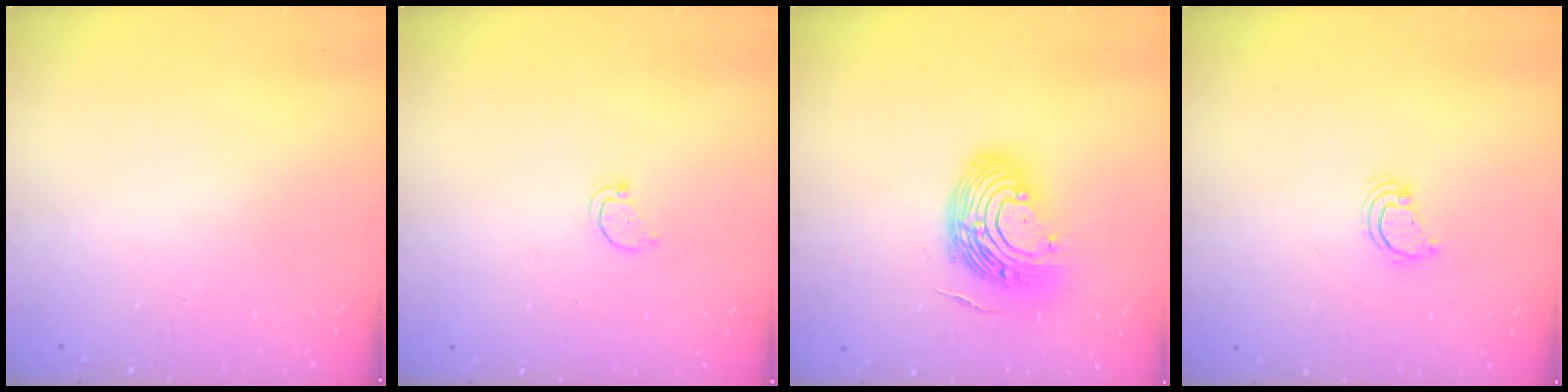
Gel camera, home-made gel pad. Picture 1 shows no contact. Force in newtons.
{"total": 1.8, "press": 1.8, "slide": 0.1}
{"total": 14.4, "press": 14.2, "slide": 2.4}
{"total": 2.6, "press": 2.6, "slide": 0.2}